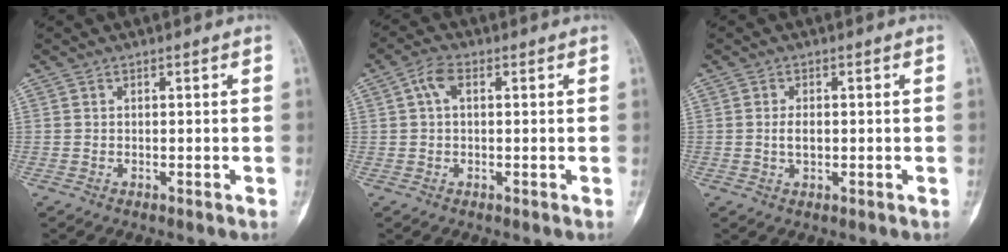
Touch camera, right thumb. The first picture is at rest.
{"total": 3.6, "force": [0.8, 1.9, 2.9], "torque": [-0.060, 0.012, 0.013]}
{"total": 2.5, "force": [-0.1, 1.4, 2.1], "torque": [-0.036, 0.001, -0.002]}